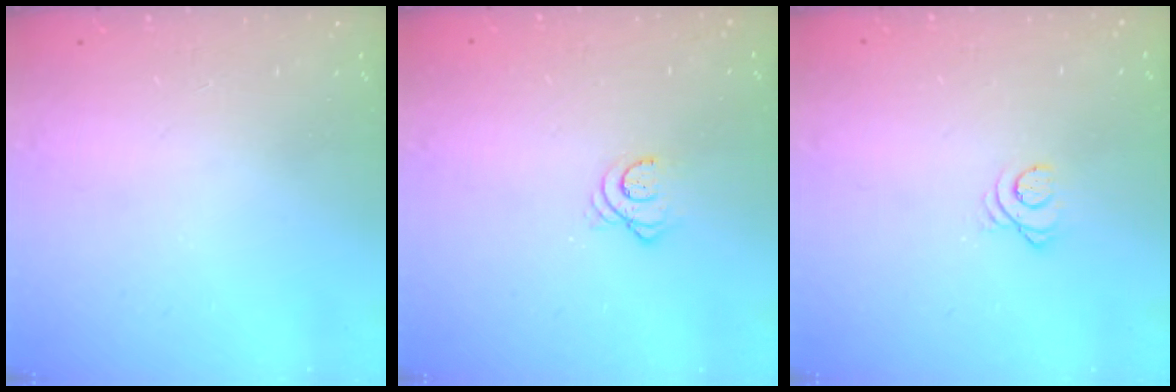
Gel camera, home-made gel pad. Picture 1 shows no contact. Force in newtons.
{"total": 3.7, "press": 3.7, "slide": 0.6}
{"total": 2.8, "press": 2.8, "slide": 0.3}